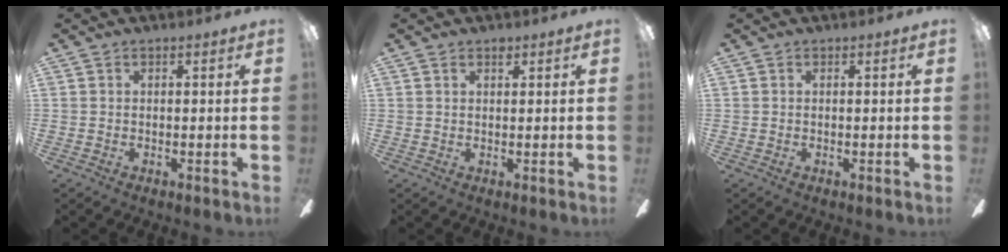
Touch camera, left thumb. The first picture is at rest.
{"total": 1.3, "force": [1.0, 0.6, 0.7], "torque": [-0.007, -0.001, 0.016]}
{"total": 0.0}